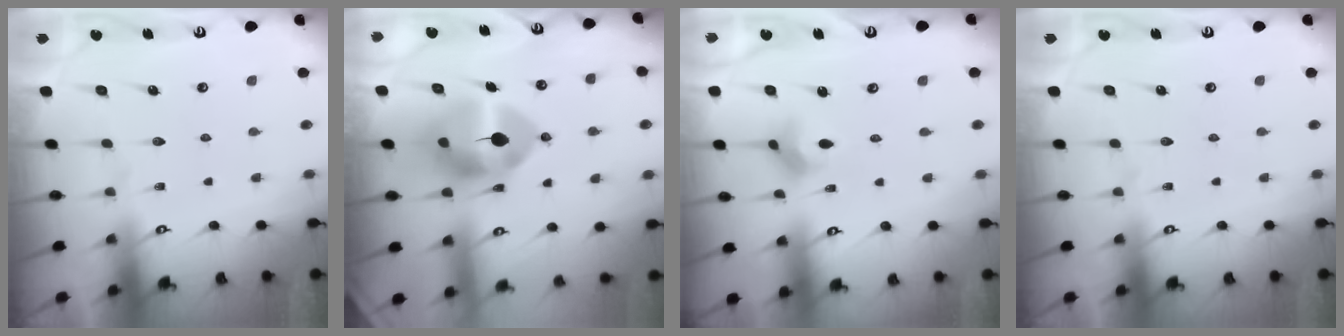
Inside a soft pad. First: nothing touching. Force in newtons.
{"total": 11.6, "press": 11.4, "slide": 2.1}
{"total": 3.2, "press": 3.1, "slide": 0.5}
{"total": 0.0}